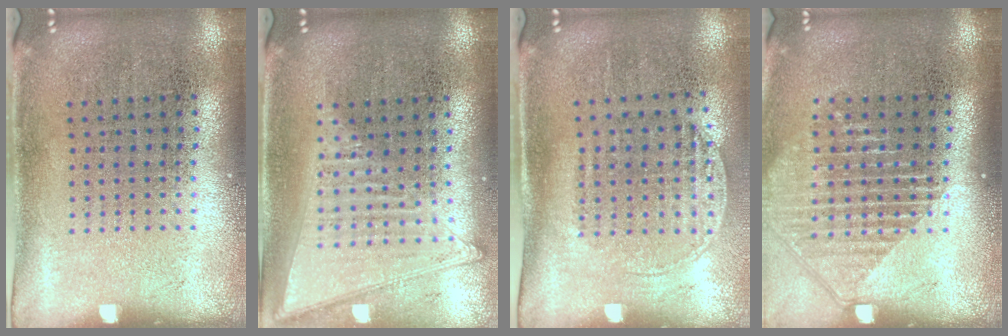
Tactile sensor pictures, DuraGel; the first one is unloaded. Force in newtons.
{"total": 1.4, "press": 1.3, "slide": 0.5}
{"total": 1.4, "press": 1.2, "slide": 0.7}
{"total": 1.5, "press": 1.4, "slide": 0.6}